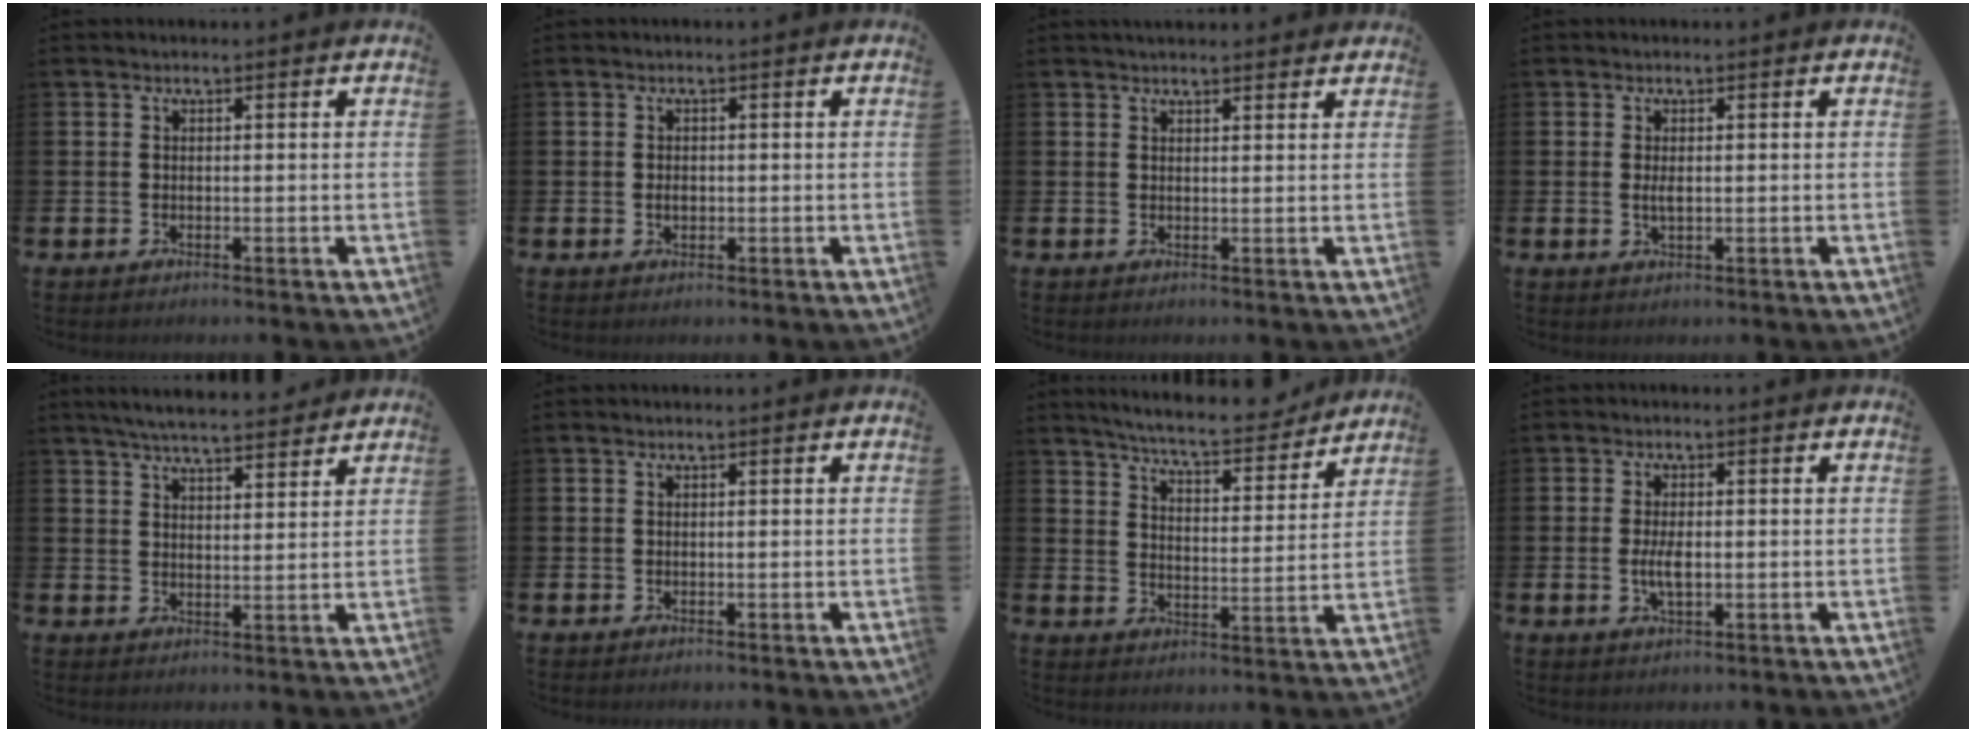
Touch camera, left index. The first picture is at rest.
{"total": 1.3, "force": [-0.1, 0.9, 0.9], "torque": [-0.017, 0.006, -0.004]}
{"total": 2.1, "force": [2.1, 0.3, 0.2], "torque": [0.001, -0.009, 0.037]}
{"total": 1.5, "force": [0.2, 0.6, 1.4], "torque": [-0.026, 0.002, 0.001]}
{"total": 5.6, "force": [5.4, 0.4, 1.3], "torque": [-0.033, -0.024, 0.097]}
{"total": 0.0}
{"total": 7.0, "force": [6.7, 0.5, 2.0], "torque": [-0.057, -0.046, 0.114]}
{"total": 3.4, "force": [-0.2, 1.4, 3.1], "torque": [-0.048, -0.002, -0.007]}